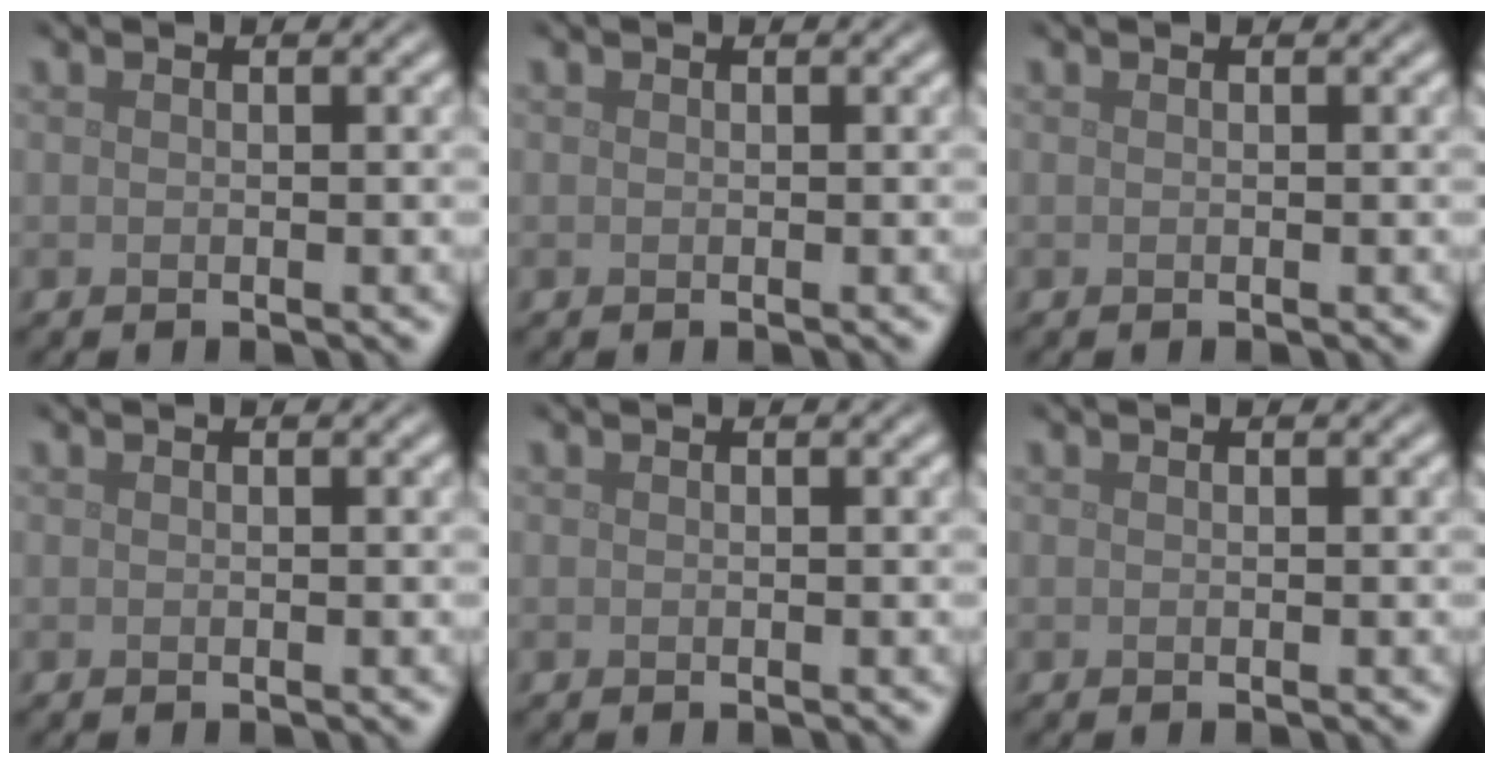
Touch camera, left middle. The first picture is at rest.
{"total": 0.0}
{"total": 0.0}
{"total": 0.0}
{"total": 0.0}
{"total": 0.0}